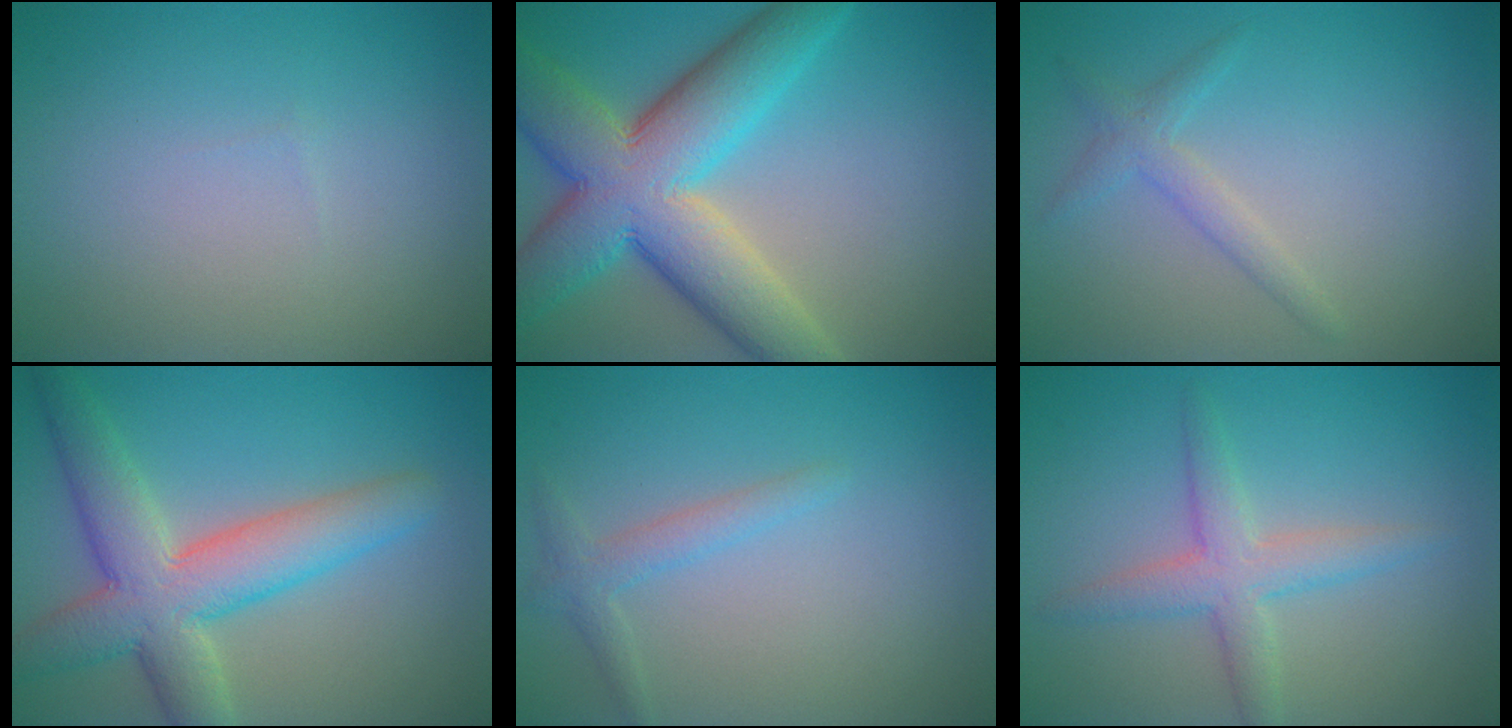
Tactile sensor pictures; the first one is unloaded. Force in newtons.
{"total": 11.5, "press": 11.5, "slide": 0.3}
{"total": 1.8, "press": 1.8, "slide": 0.0}
{"total": 7.8, "press": 7.8, "slide": 0.5}
{"total": 1.8, "press": 1.8, "slide": 0.1}
{"total": 3.3, "press": 3.3, "slide": 0.0}